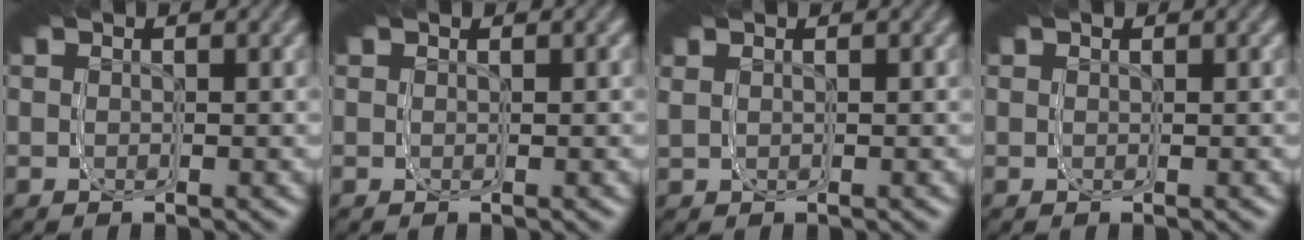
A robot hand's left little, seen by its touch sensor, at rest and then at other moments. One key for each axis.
{"total": 0.0}
{"total": 1.2, "fx": 0.2, "fy": 0.9, "fz": 0.8, "tx": -0.023, "ty": -0.002, "tz": 0.004}
{"total": 0.0}